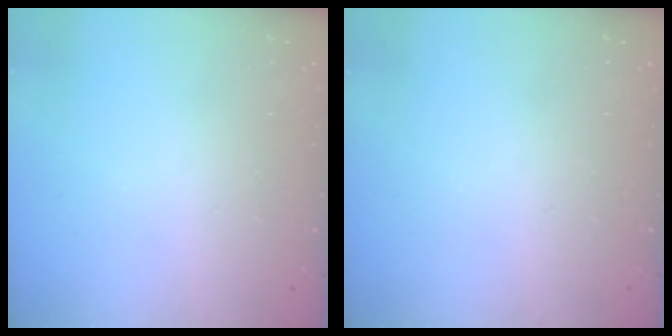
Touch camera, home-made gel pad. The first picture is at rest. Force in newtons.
{"total": 0.0}